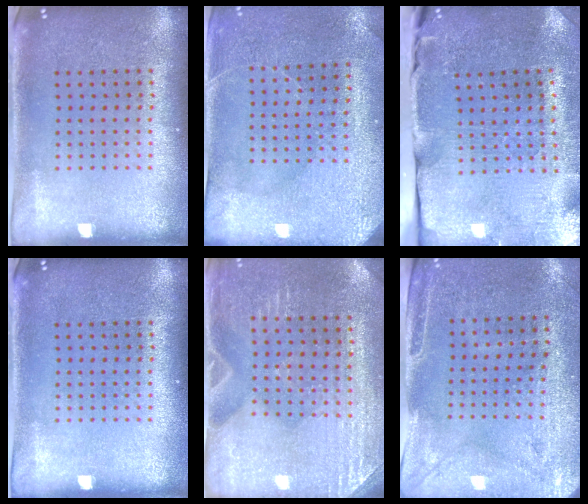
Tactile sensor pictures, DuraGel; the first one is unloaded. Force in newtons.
{"total": 2.9, "press": 2.8, "slide": 0.7}
{"total": 3.7, "press": 3.6, "slide": 1.1}
{"total": 0.0}
{"total": 2.9, "press": 2.8, "slide": 0.4}
{"total": 2.9, "press": 2.5, "slide": 1.6}